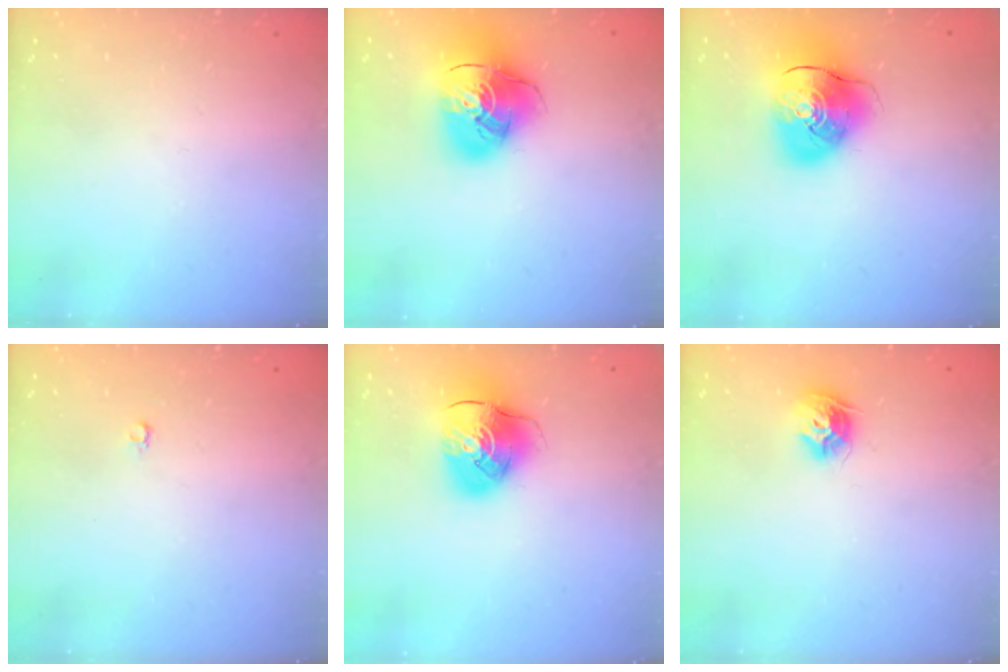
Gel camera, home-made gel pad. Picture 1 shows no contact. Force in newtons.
{"total": 17.3, "press": 17.2, "slide": 2.0}
{"total": 12.5, "press": 12.3, "slide": 2.1}
{"total": 2.2, "press": 2.2, "slide": 0.2}
{"total": 12.6, "press": 12.5, "slide": 1.6}
{"total": 9.3, "press": 9.3, "slide": 0.2}